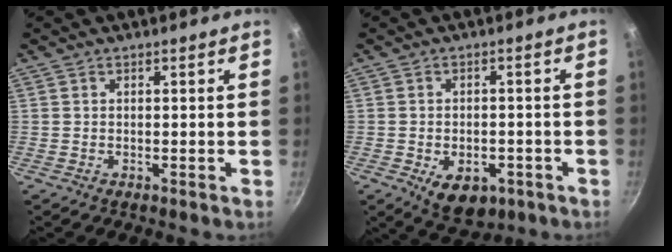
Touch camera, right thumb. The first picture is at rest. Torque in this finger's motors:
{"motor_torque": [-0.31, 0.36, 0.07, -0.01, 0.06]}